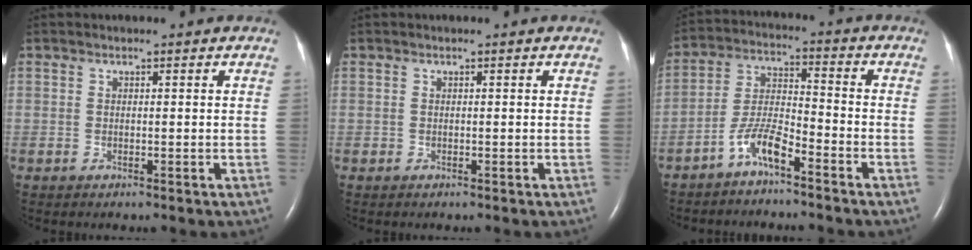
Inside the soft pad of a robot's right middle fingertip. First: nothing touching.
{"total": 0.0}
{"total": 6.4, "force": [-4.6, 1.1, 4.3], "torque": [-0.101, 0.003, -0.092]}